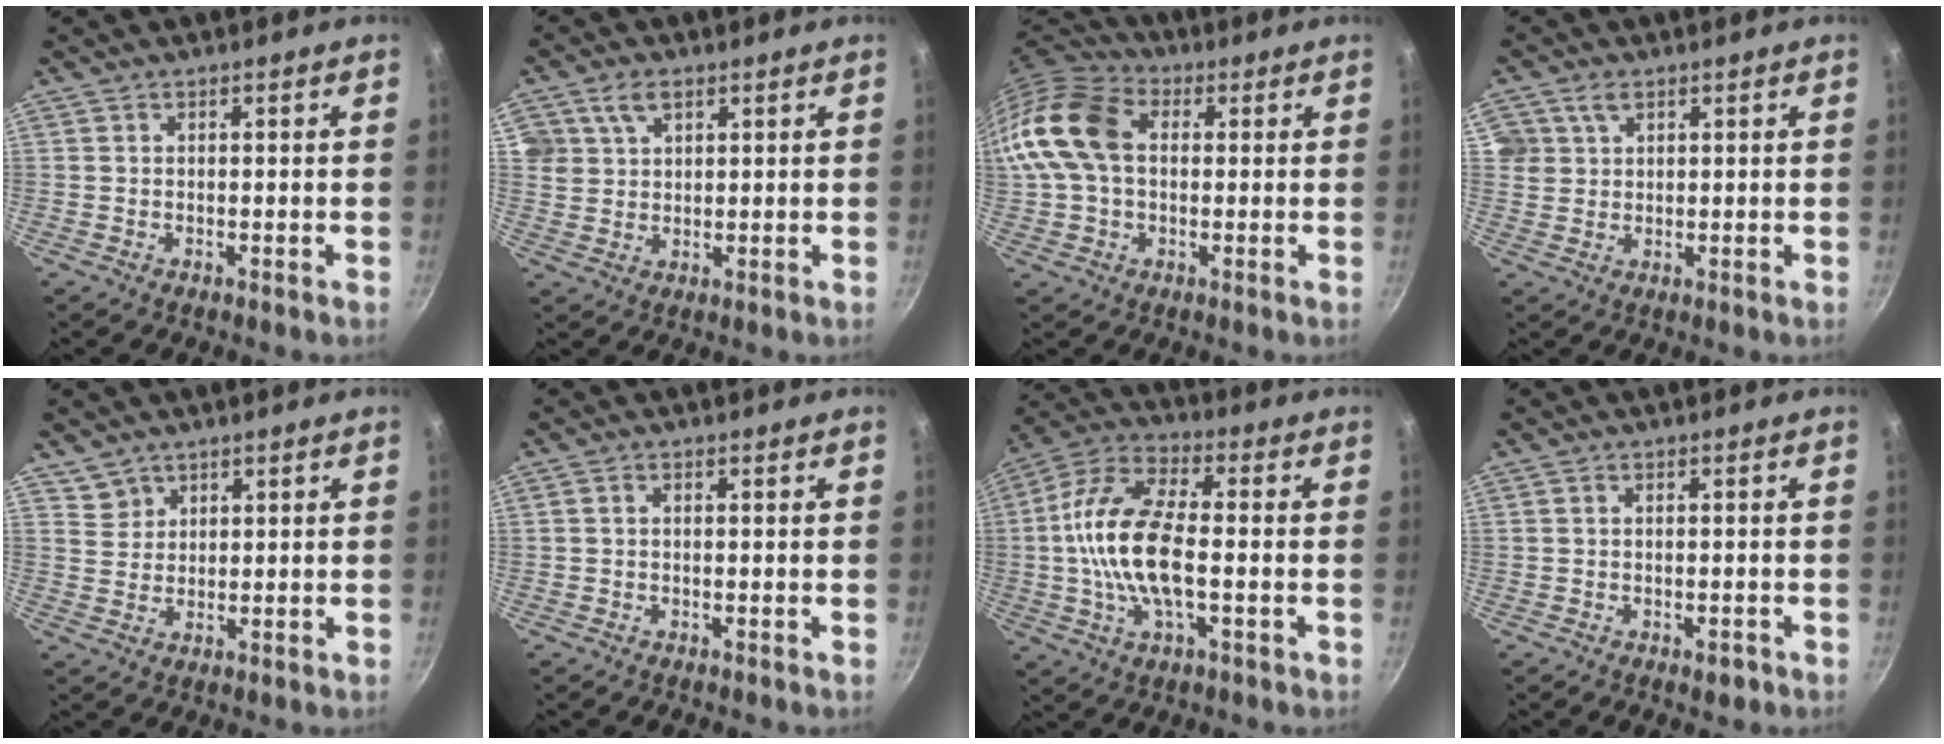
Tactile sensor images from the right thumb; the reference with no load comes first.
{"total": 5.3, "force": [2.7, 3.6, 2.8], "torque": [-0.035, -0.004, 0.053]}
{"total": 15.2, "force": [1.5, 10.8, 10.6], "torque": [-0.192, 0.029, 0.009]}
{"total": 3.9, "force": [1.9, 2.9, 1.7], "torque": [-0.016, 0.001, 0.038]}
{"total": 3.3, "force": [2.2, 2.4, 0.0], "torque": [0.020, 0.001, 0.044]}
{"total": 0.8, "force": [-0.1, 0.5, 0.6], "torque": [-0.012, 0.006, -0.002]}
{"total": 16.3, "force": [-1.2, 7.3, 14.5], "torque": [-0.278, 0.032, -0.041]}
{"total": 2.4, "force": [-1.2, 1.2, 1.6], "torque": [-0.023, 0.010, -0.014]}